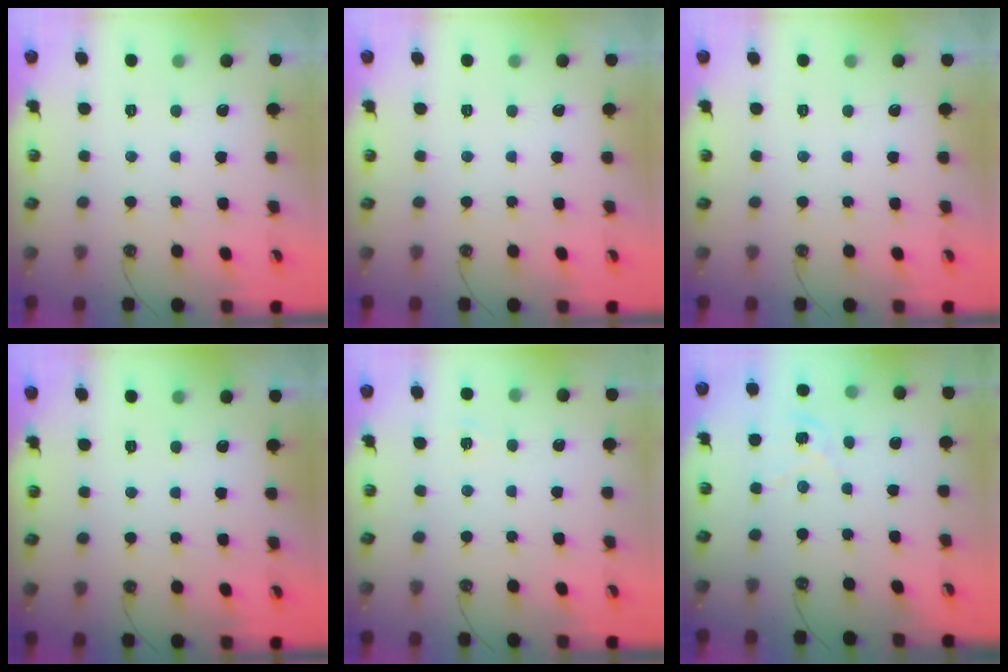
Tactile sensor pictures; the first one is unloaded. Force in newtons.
{"total": 0.0}
{"total": 0.0}
{"total": 0.0}
{"total": 3.0, "press": 2.9, "slide": 0.4}
{"total": 1.6, "press": 1.6, "slide": 0.2}